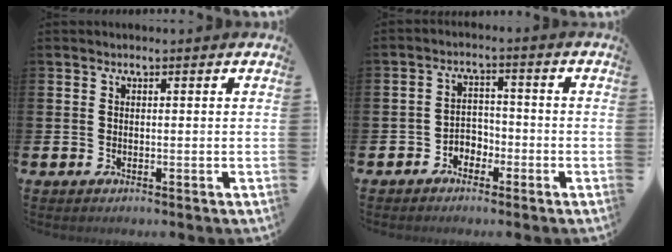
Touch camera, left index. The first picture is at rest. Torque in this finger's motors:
{"motor_torque": [-0.03, 0.11, -0.04, 0.00]}